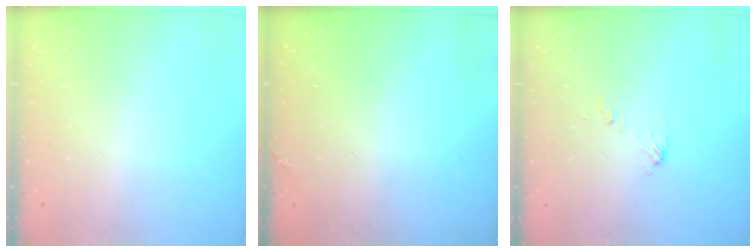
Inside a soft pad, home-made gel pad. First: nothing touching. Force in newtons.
{"total": 5.0, "press": 5.0, "slide": 0.0}
{"total": 5.7, "press": 5.7, "slide": 0.5}